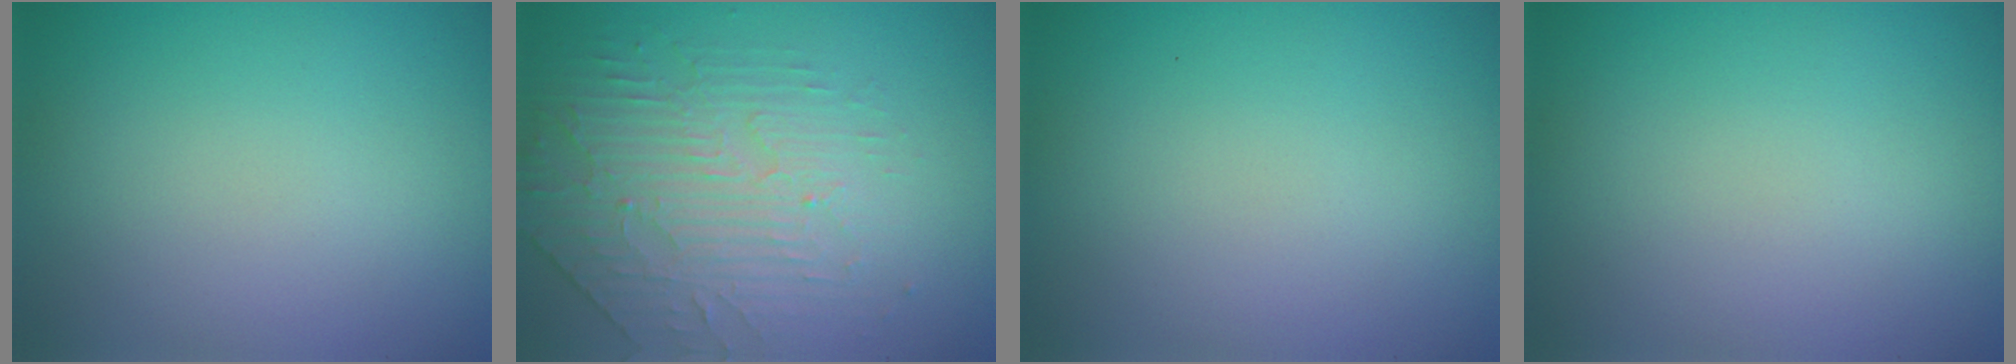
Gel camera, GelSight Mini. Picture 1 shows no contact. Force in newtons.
{"total": 4.7, "press": 3.4, "slide": 3.2}
{"total": 0.0}
{"total": 0.0}